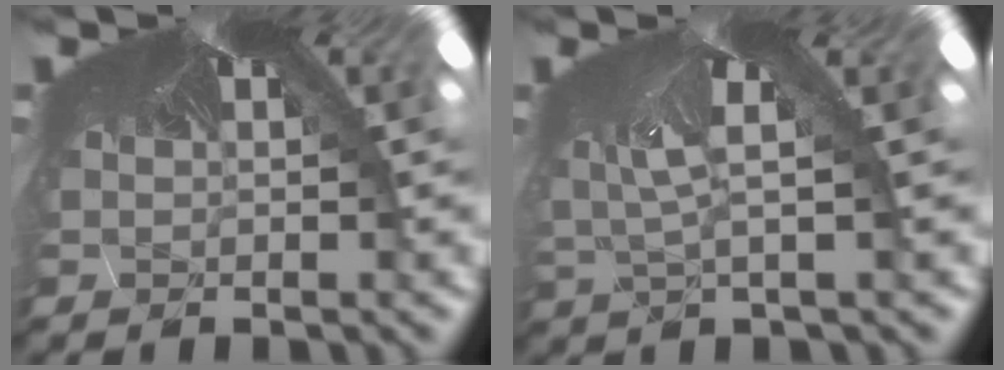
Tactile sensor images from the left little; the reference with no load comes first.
{"total": 3.1, "force": [-2.9, -1.3, -0.2], "torque": [-0.023, -0.042, -0.019]}